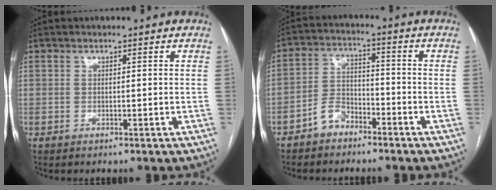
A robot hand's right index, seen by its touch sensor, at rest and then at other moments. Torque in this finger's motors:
{"motor_torque": [0.16, -0.58, -0.38, -0.13]}